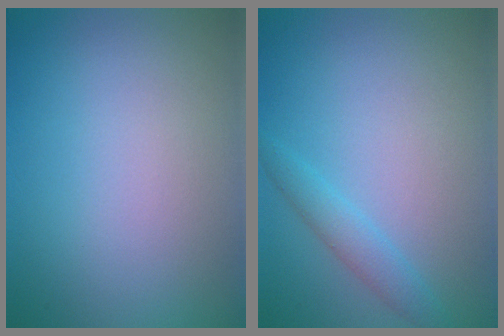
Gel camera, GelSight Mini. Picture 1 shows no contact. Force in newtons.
{"total": 1.9, "press": 1.9, "slide": 0.1}